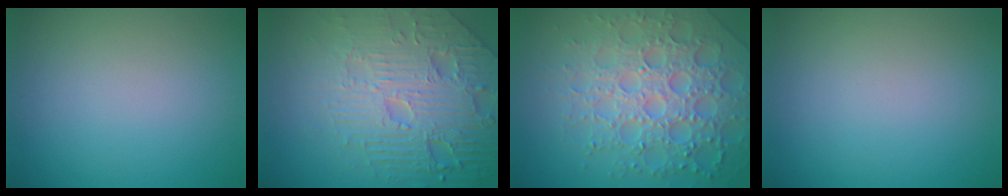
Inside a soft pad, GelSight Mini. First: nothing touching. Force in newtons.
{"total": 7.6, "press": 6.1, "slide": 4.7}
{"total": 7.3, "press": 7.2, "slide": 1.6}
{"total": 0.0}